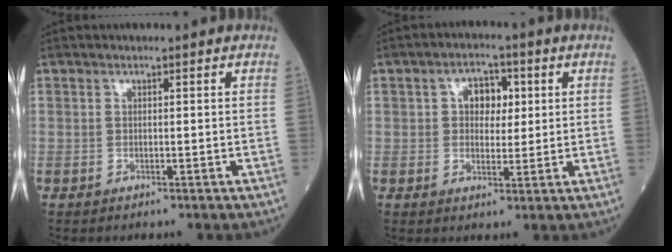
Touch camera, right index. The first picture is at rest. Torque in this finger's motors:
{"motor_torque": [0.12, 0.05, 0.08, 0.04]}